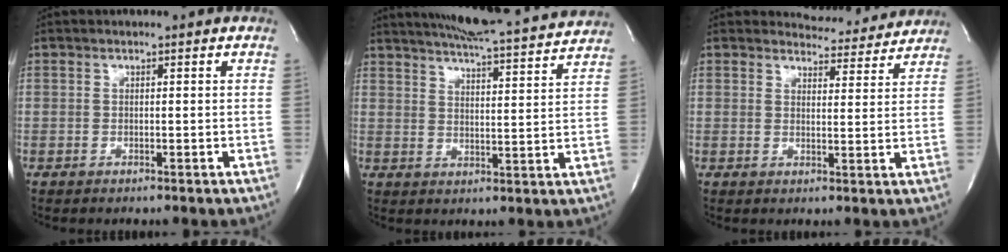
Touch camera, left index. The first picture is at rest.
{"total": 19.1, "force": [17.5, 1.2, 7.5], "torque": [-0.124, -0.007, 0.229]}
{"total": 6.4, "force": [6.3, 1.3, -0.5], "torque": [0.010, -0.011, 0.068]}